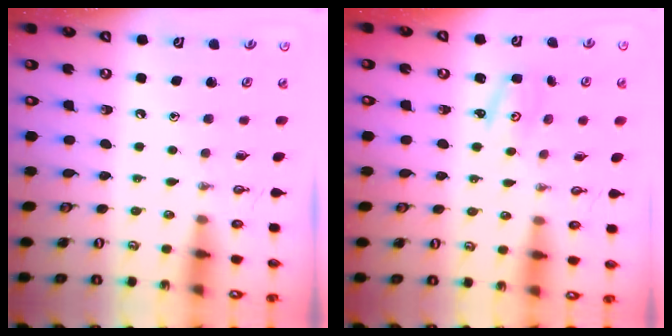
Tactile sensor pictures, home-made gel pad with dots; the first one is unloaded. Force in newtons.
{"total": 2.0, "press": 2.0, "slide": 0.2}